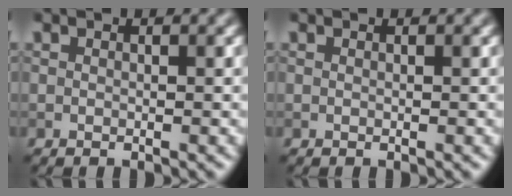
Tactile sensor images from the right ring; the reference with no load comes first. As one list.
[{"total": 0.0}]